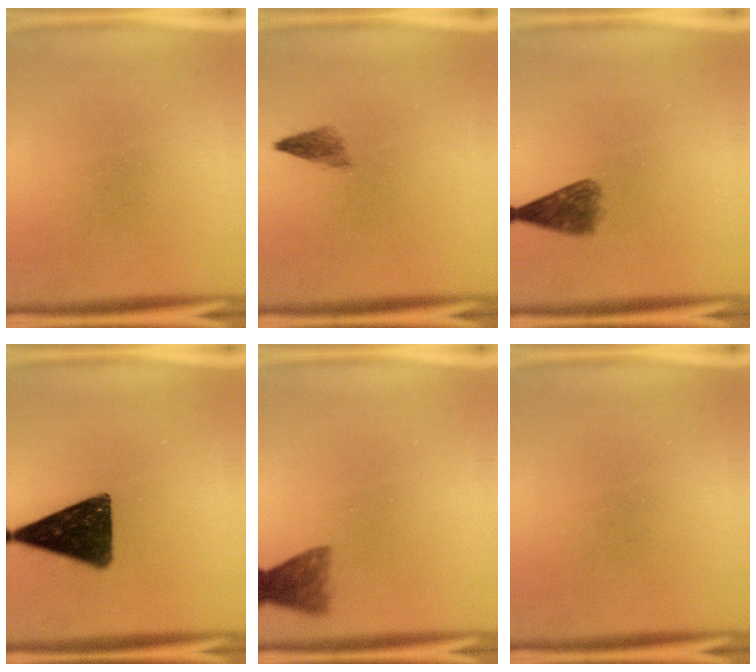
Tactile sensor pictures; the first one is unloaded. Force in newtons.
{"total": 1.9}
{"total": 4.1}
{"total": 13.7}
{"total": 3.8}
{"total": 0.0}